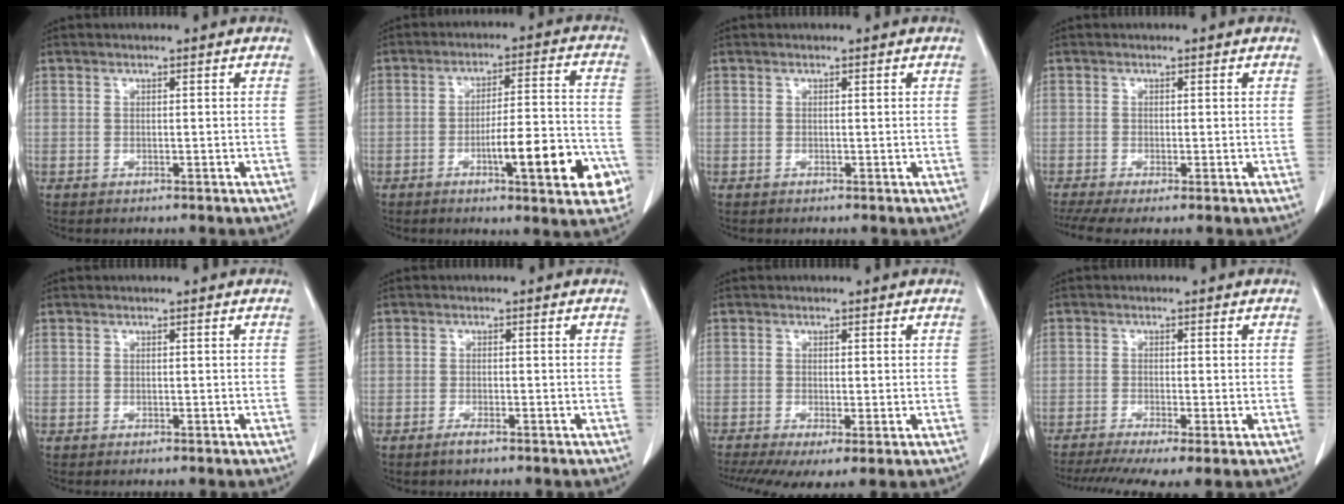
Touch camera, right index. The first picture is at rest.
{"total": 13.3, "force": [-5.2, 2.0, 12.1], "torque": [-0.165, 0.009, -0.071]}
{"total": 0.0}
{"total": 4.8, "force": [-3.1, 0.9, 3.6], "torque": [-0.070, -0.014, -0.059]}
{"total": 0.0}
{"total": 1.4, "force": [-1.1, 0.1, 0.9], "torque": [-0.021, -0.002, -0.019]}
{"total": 7.4, "force": [-4.0, 2.2, 5.8], "torque": [-0.104, -0.019, -0.068]}
{"total": 9.4, "force": [-6.6, 1.3, 6.6], "torque": [-0.110, -0.016, -0.109]}